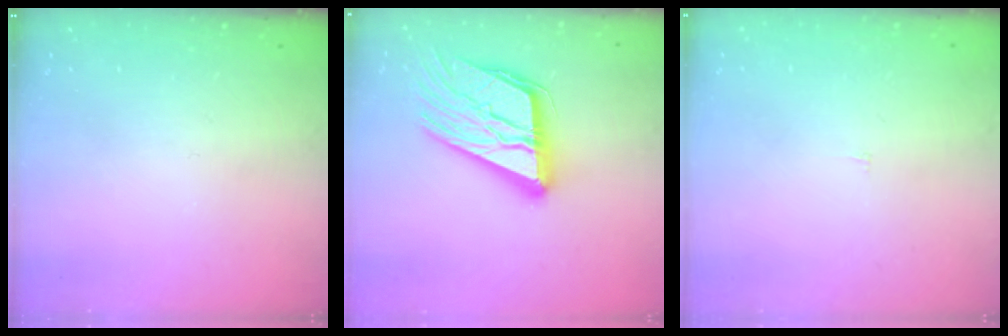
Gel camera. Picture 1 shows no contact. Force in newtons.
{"total": 20.2, "press": 20.1, "slide": 2.1}
{"total": 1.8, "press": 1.8, "slide": 0.1}